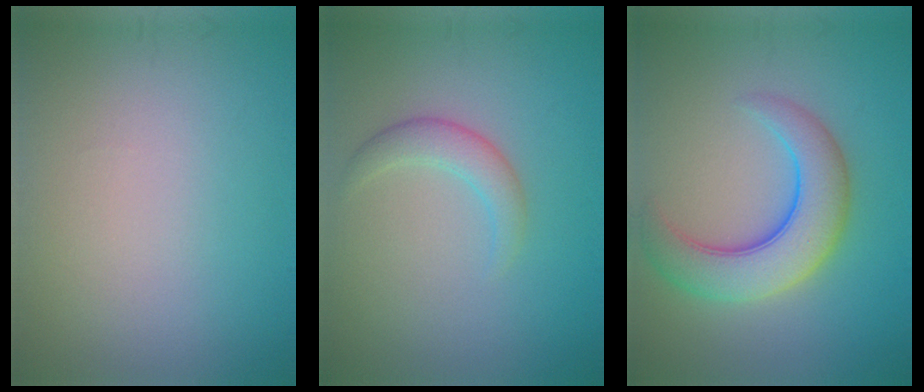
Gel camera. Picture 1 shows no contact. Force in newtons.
{"total": 2.2, "press": 2.2, "slide": 0.2}
{"total": 6.7, "press": 6.7, "slide": 0.3}